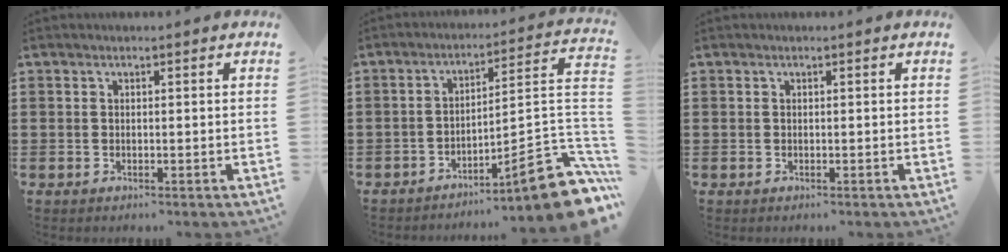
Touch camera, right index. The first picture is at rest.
{"total": 10.2, "force": [-6.4, 1.9, 7.7], "torque": [-0.102, -0.001, -0.121]}
{"total": 0.0}